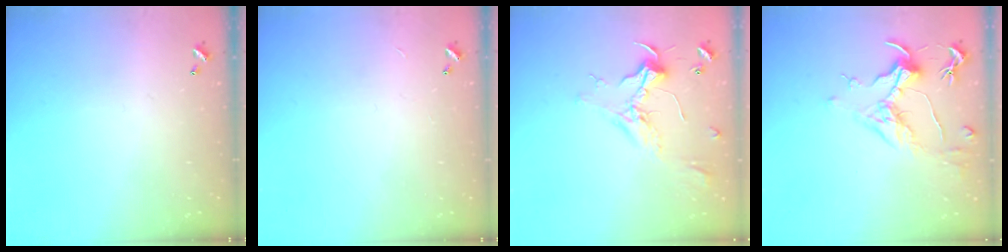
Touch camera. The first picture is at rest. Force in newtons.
{"total": 0.9, "press": 0.9, "slide": 0.2}
{"total": 2.4, "press": 2.3, "slide": 0.8}
{"total": 1.6, "press": 1.4, "slide": 0.9}